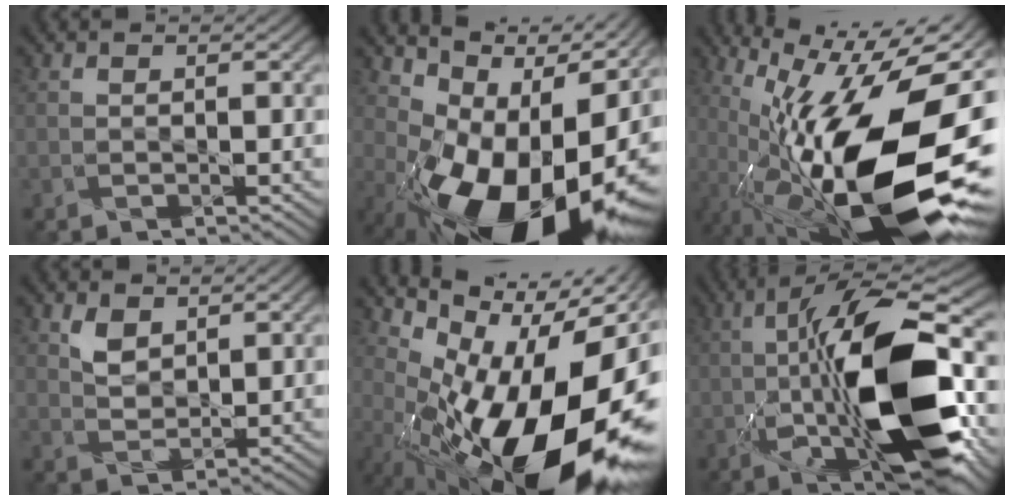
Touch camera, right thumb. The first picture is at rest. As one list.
[{"total": 17.0, "force": [-1.5, 9.4, 14.1], "torque": [-0.180, -0.009, -0.013]}, {"total": 21.0, "force": [-3.5, 8.2, 19.0], "torque": [-0.311, -0.001, -0.070]}, {"total": 2.8, "force": [1.9, 1.8, 1.1], "torque": [-0.029, -0.007, 0.044]}, {"total": 18.9, "force": [-4.7, 9.0, 15.9], "torque": [-0.227, -0.025, -0.070]}, {"total": 16.4, "force": [-2.4, 6.3, 14.9], "torque": [-0.254, 0.005, -0.049]}]